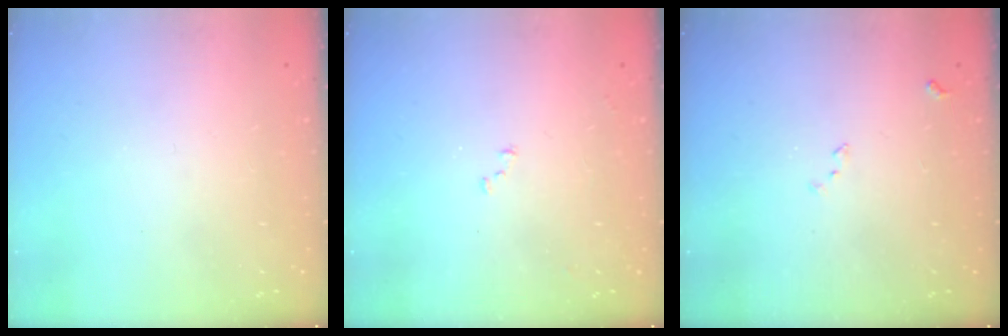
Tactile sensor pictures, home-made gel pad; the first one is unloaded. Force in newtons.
{"total": 9.2, "press": 9.2, "slide": 0.8}
{"total": 8.2, "press": 8.1, "slide": 1.0}